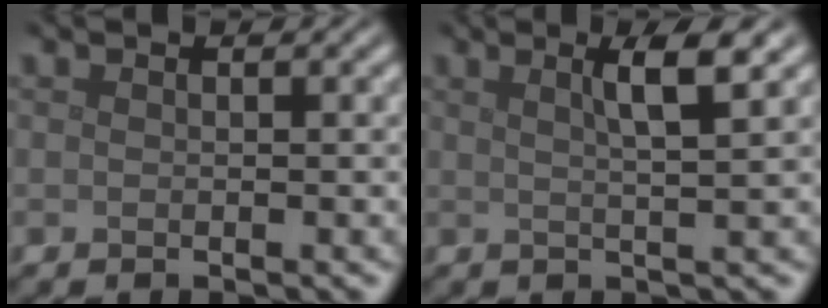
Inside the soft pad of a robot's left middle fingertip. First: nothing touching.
{"total": 3.7, "force": [1.6, 0.6, 3.2], "torque": [-0.040, 0.009, 0.023]}